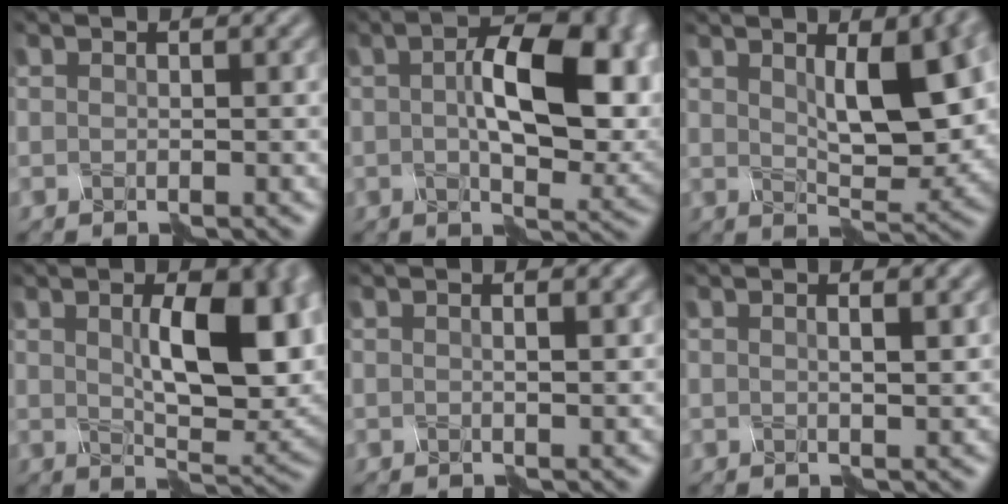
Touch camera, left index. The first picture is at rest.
{"total": 9.8, "force": [0.5, 4.1, 8.9], "torque": [-0.139, 0.006, 0.009]}
{"total": 7.0, "force": [1.1, 2.2, 6.5], "torque": [-0.104, -0.001, 0.023]}
{"total": 8.3, "force": [0.8, 2.7, 7.8], "torque": [-0.124, -0.002, 0.018]}
{"total": 0.8, "force": [0.1, -0.4, 0.7], "torque": [-0.007, -0.001, -0.004]}
{"total": 1.3, "force": [0.2, -0.2, 1.3], "torque": [-0.013, 0.002, -0.001]}